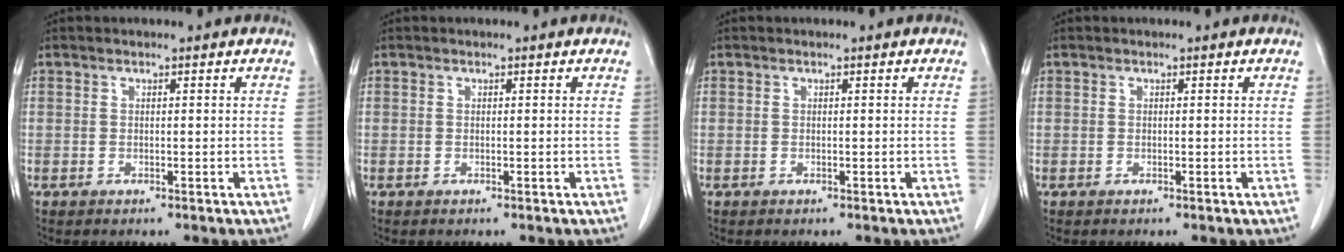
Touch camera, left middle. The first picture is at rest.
{"total": 0.0}
{"total": 0.0}
{"total": 0.0}